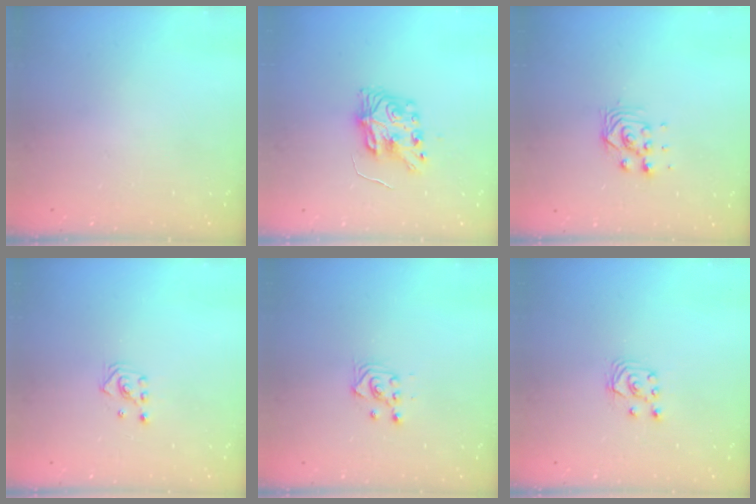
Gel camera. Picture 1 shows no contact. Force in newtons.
{"total": 8.5, "press": 8.5, "slide": 0.3}
{"total": 3.9, "press": 3.8, "slide": 0.8}
{"total": 2.8, "press": 2.8, "slide": 0.3}
{"total": 3.4, "press": 3.1, "slide": 1.2}
{"total": 3.9, "press": 3.9, "slide": 0.4}